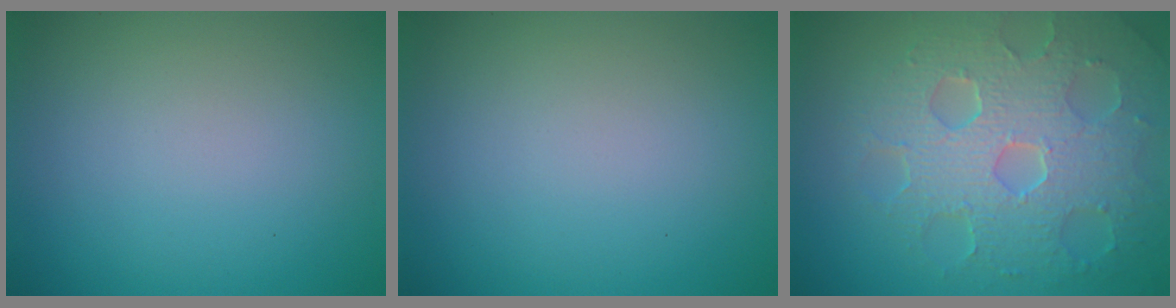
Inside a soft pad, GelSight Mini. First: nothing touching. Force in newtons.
{"total": 0.0}
{"total": 8.5, "press": 5.9, "slide": 6.1}